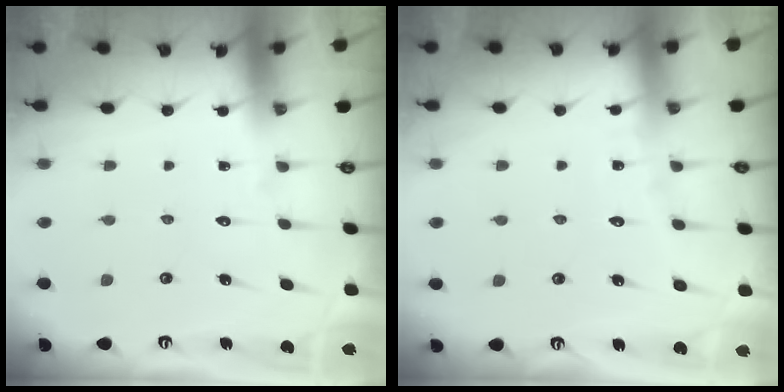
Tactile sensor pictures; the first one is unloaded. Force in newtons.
{"total": 3.3, "press": 3.3, "slide": 0.4}